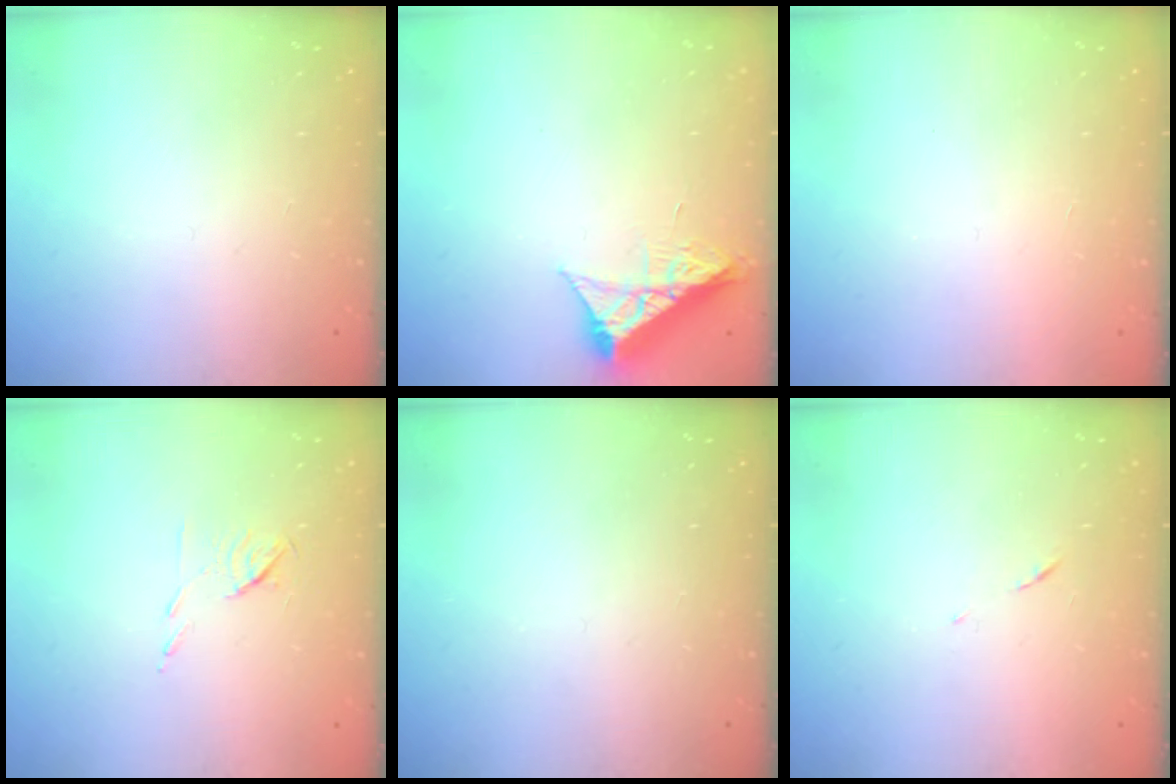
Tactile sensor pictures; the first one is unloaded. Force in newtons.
{"total": 8.9, "press": 8.9, "slide": 0.4}
{"total": 1.6, "press": 1.6, "slide": 0.1}
{"total": 5.4, "press": 5.3, "slide": 0.9}
{"total": 0.0}
{"total": 5.0, "press": 5.0, "slide": 0.3}